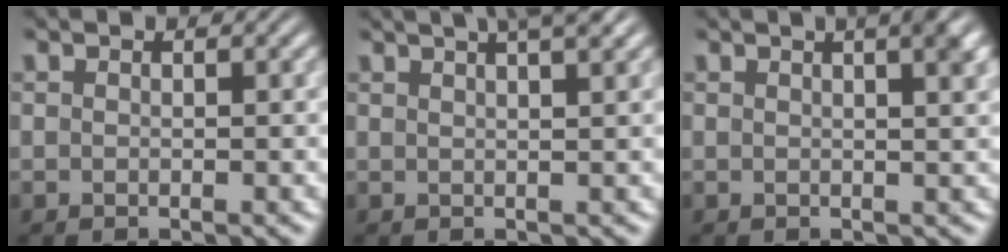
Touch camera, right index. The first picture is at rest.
{"total": 7.1, "force": [4.4, 2.6, 5.0], "torque": [-0.054, 0.026, 0.057]}
{"total": 4.0, "force": [1.9, 1.0, 3.4], "torque": [-0.026, 0.012, 0.024]}